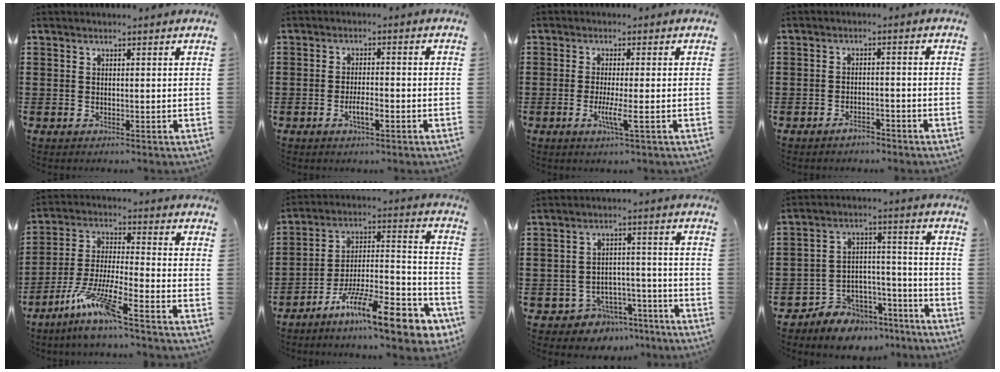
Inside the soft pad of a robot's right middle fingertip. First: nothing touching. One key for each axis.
{"total": 3.4, "fx": -1.6, "fy": 1.0, "fz": 2.8, "tx": -0.048, "ty": 0.006, "tz": -0.030}
{"total": 3.8, "fx": -1.4, "fy": 0.3, "fz": 3.5, "tx": -0.061, "ty": -0.003, "tz": -0.027}
{"total": 2.6, "fx": -2.3, "fy": 0.7, "fz": 0.9, "tx": -0.018, "ty": 0.005, "tz": -0.045}
{"total": 8.9, "fx": -6.6, "fy": 0.3, "fz": 6.0, "tx": -0.129, "ty": -0.013, "tz": -0.130}
{"total": 14.7, "fx": -10.9, "fy": 2.9, "fz": 9.5, "tx": -0.140, "ty": 0.032, "tz": -0.191}
{"total": 5.5, "fx": -5.0, "fy": 2.3, "fz": 0.6, "tx": -0.023, "ty": 0.023, "tz": -0.102}
{"total": 6.5, "fx": -5.9, "fy": 2.7, "fz": -0.1, "tx": 0.001, "ty": 0.024, "tz": -0.116}